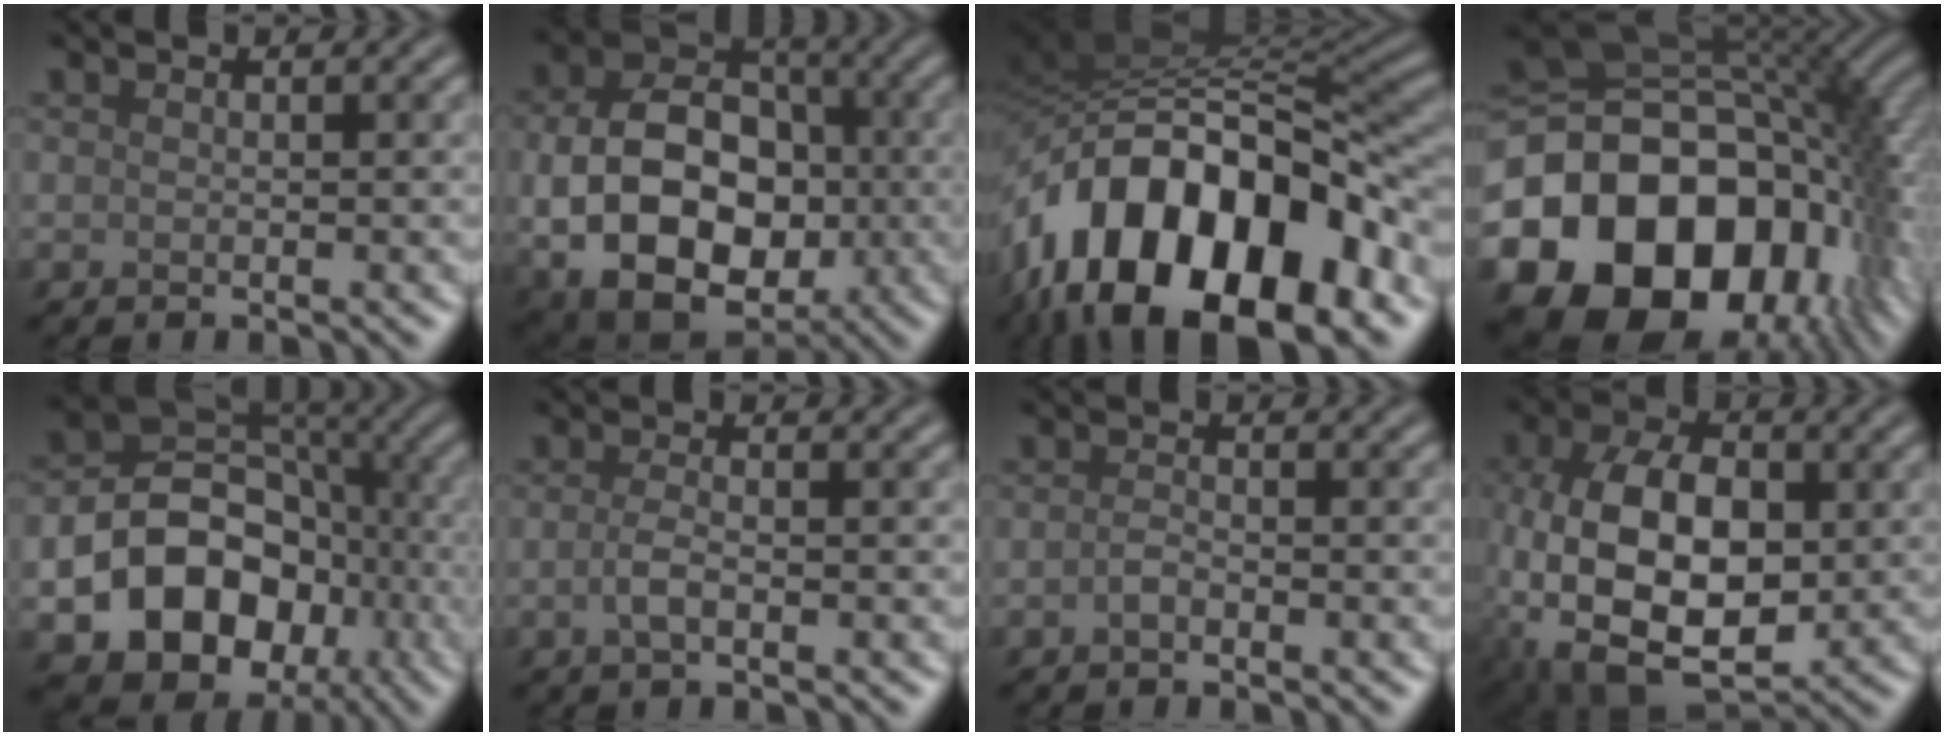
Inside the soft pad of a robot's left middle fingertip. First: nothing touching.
{"total": 12.5, "force": [-1.8, 8.9, 8.6], "torque": [-0.151, -0.020, -0.031]}
{"total": 16.3, "force": [-7.4, 8.6, 11.8], "torque": [-0.181, 0.016, -0.134]}
{"total": 19.6, "force": [-5.3, 13.4, 13.3], "torque": [-0.252, -0.037, -0.075]}
{"total": 13.4, "force": [-4.2, 10.4, 7.4], "torque": [-0.107, -0.019, -0.088]}
{"total": 1.6, "force": [-0.5, 0.6, 1.4], "torque": [-0.032, 0.000, -0.014]}
{"total": 0.9, "force": [-0.6, 0.4, 0.6], "torque": [-0.015, 0.002, -0.013]}
{"total": 12.3, "force": [-1.9, 7.4, 9.6], "torque": [-0.201, -0.013, -0.037]}